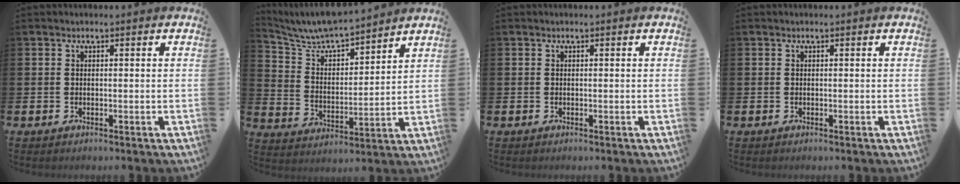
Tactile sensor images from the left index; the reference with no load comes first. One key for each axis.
{"total": 7.4, "fx": 7.1, "fy": 0.7, "fz": 1.6, "tx": -0.063, "ty": -0.057, "tz": 0.123}
{"total": 0.0}
{"total": 0.0}